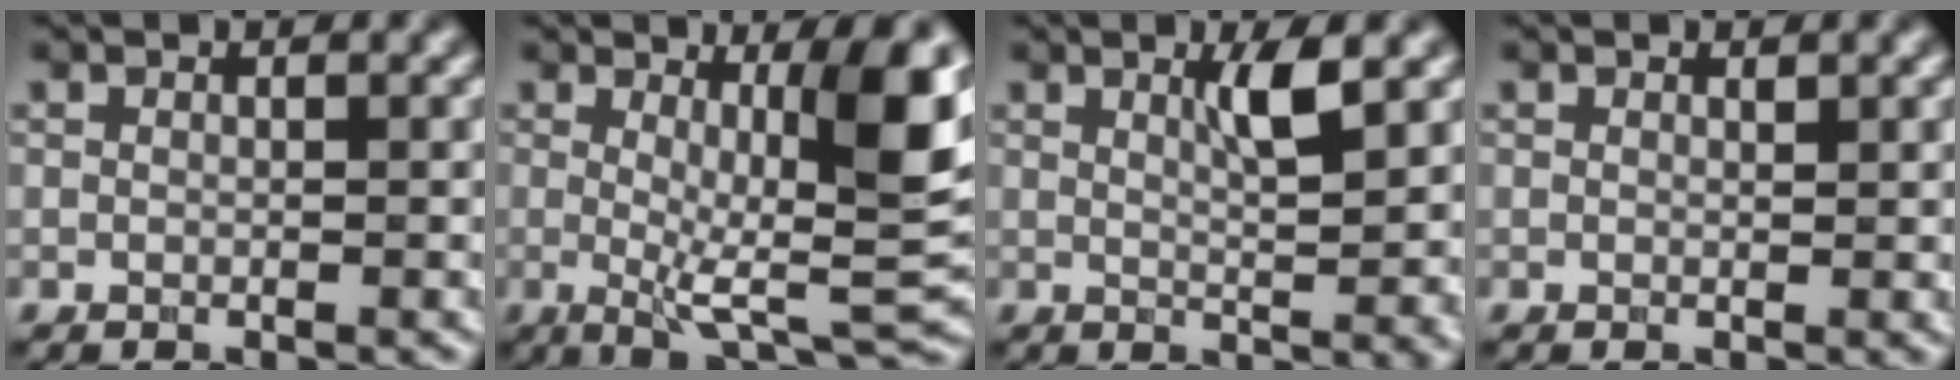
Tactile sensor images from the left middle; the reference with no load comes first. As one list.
[{"total": 9.9, "force": [1.6, 2.6, 9.5], "torque": [-0.135, -0.018, 0.031]}, {"total": 3.9, "force": [1.4, 0.7, 3.6], "torque": [-0.057, -0.007, 0.025]}, {"total": 0.5, "force": [0.3, 0.1, 0.4], "torque": [-0.005, -0.004, 0.005]}]